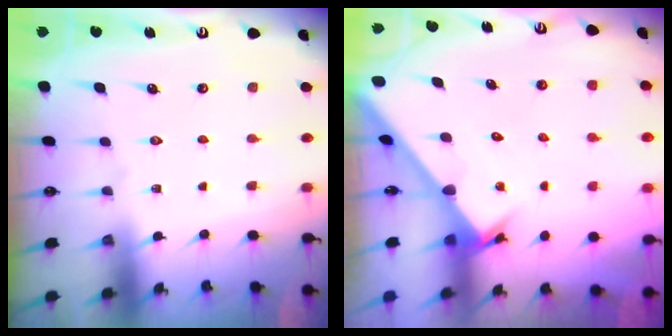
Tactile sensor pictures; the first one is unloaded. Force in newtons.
{"total": 2.4, "press": 2.4, "slide": 0.1}